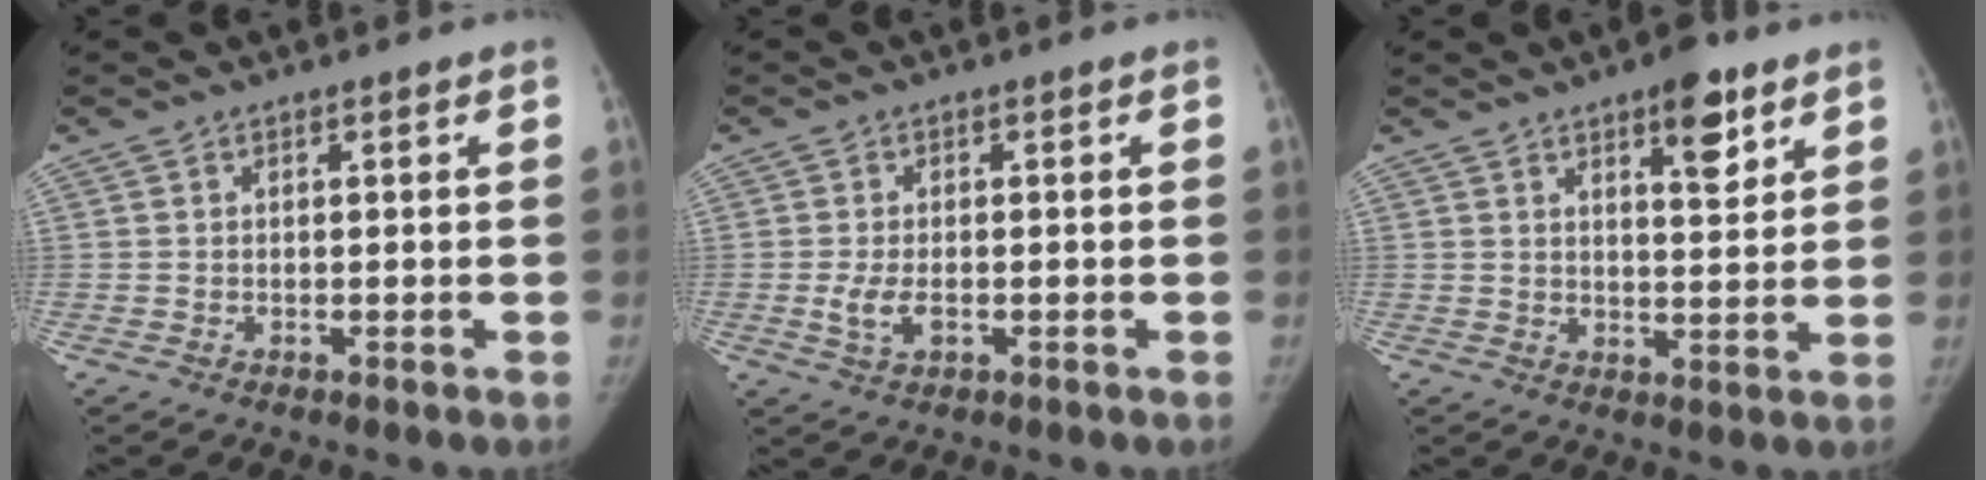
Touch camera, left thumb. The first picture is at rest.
{"total": 3.8, "force": [-0.8, 2.1, 3.1], "torque": [-0.067, -0.004, -0.014]}
{"total": 7.9, "force": [4.7, 2.8, 5.7], "torque": [-0.061, -0.026, 0.064]}